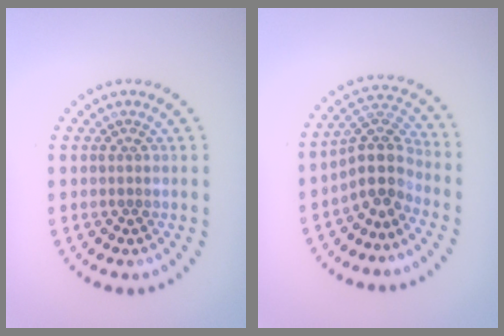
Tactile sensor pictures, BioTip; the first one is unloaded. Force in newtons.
{"total": 3.8, "press": 2.9, "slide": 2.5}